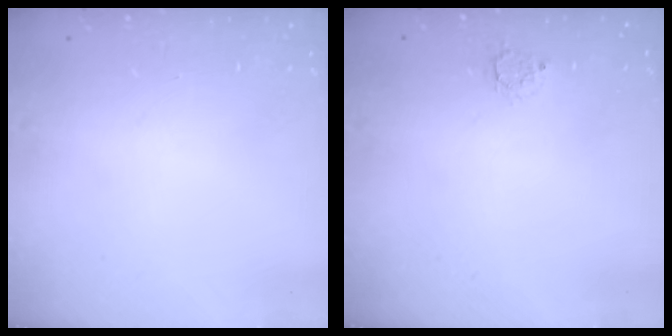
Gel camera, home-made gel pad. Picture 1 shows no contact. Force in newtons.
{"total": 2.9, "press": 2.8, "slide": 0.4}